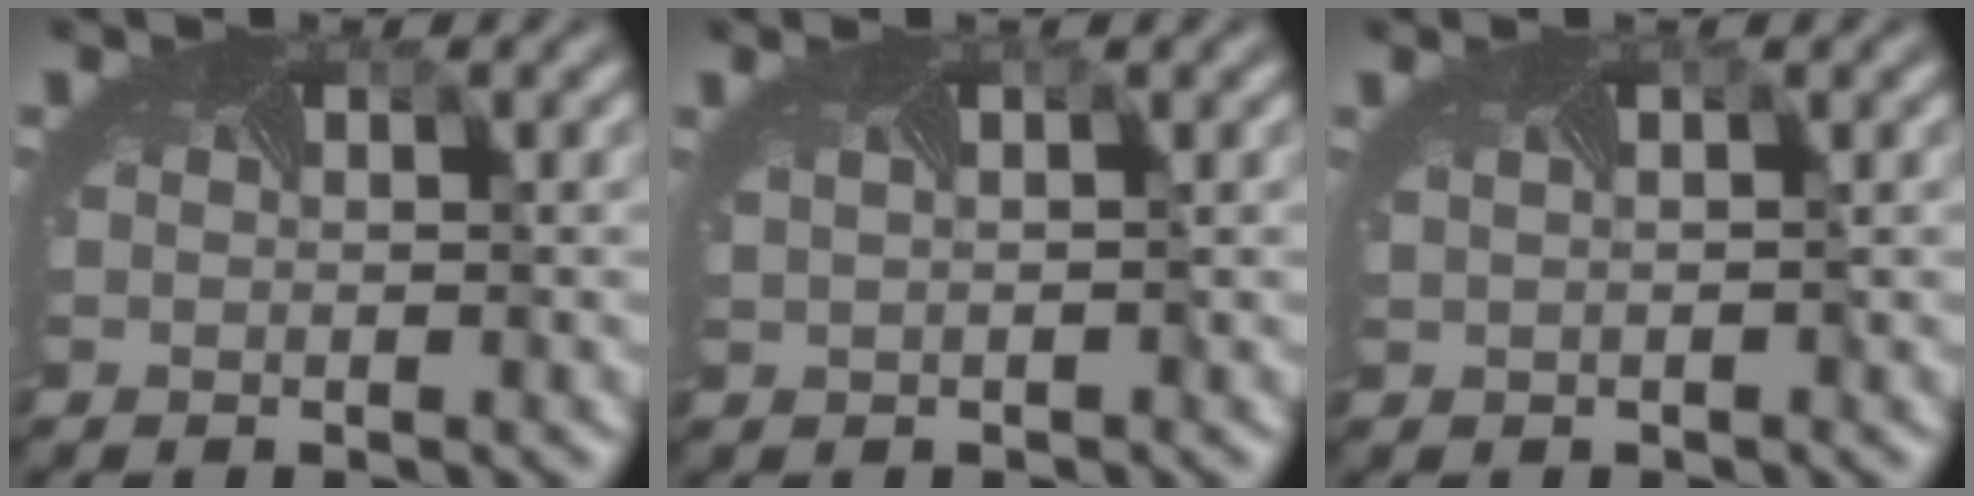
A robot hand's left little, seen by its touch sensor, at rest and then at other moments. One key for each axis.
{"total": 2.6, "fx": 1.1, "fy": 1.2, "fz": 2.1, "tx": -0.009, "ty": 0.018, "tz": -0.003}
{"total": 2.3, "fx": 0.9, "fy": 1.0, "fz": 1.8, "tx": -0.004, "ty": 0.016, "tz": -0.005}